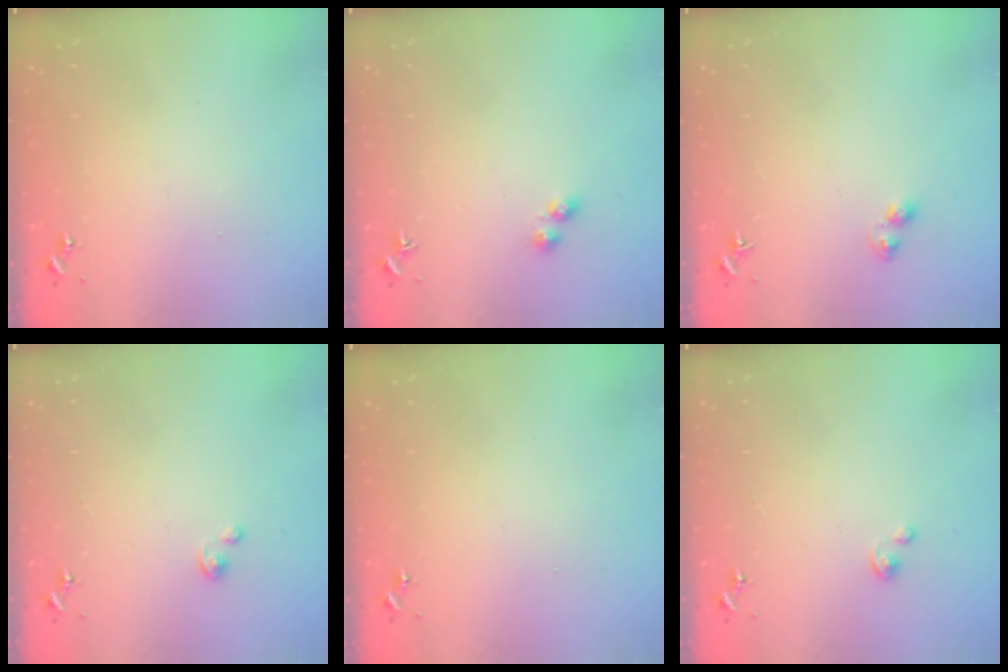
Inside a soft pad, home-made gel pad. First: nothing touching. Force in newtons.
{"total": 2.2, "press": 2.2, "slide": 0.6}
{"total": 3.3, "press": 3.3, "slide": 0.4}
{"total": 1.8, "press": 1.8, "slide": 0.2}
{"total": 0.0}
{"total": 1.5, "press": 1.5, "slide": 0.2}